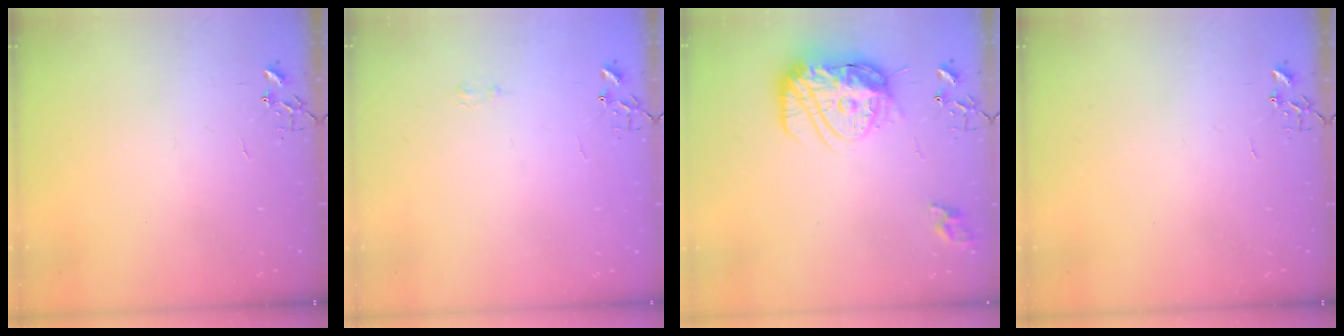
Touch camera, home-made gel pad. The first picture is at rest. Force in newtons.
{"total": 4.1, "press": 4.0, "slide": 0.7}
{"total": 17.6, "press": 17.5, "slide": 1.6}
{"total": 0.0}